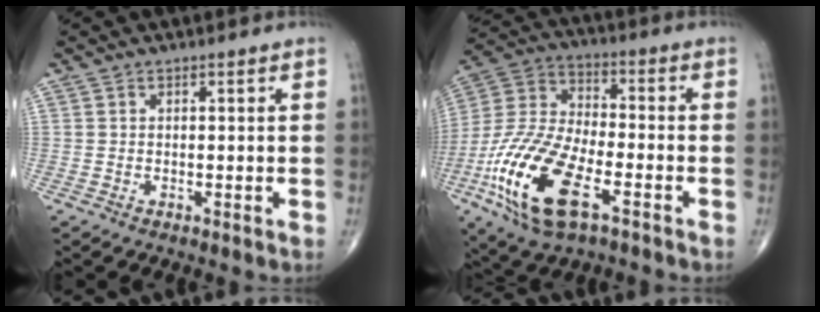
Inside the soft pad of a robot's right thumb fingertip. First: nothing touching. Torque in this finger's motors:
{"motor_torque": [0.21, 1.08, 1.89, -0.90, 0.57]}